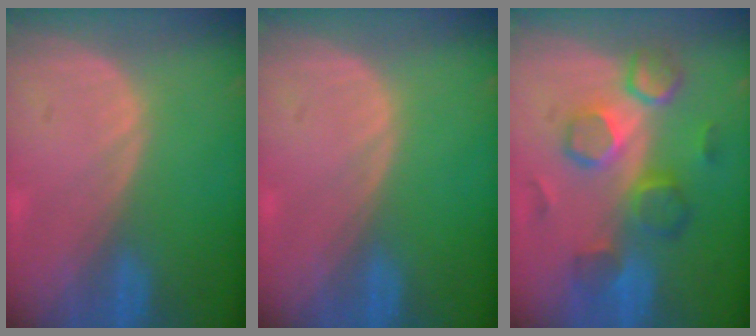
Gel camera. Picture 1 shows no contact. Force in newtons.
{"total": 0.0}
{"total": 8.4, "press": 8.3, "slide": 1.3}